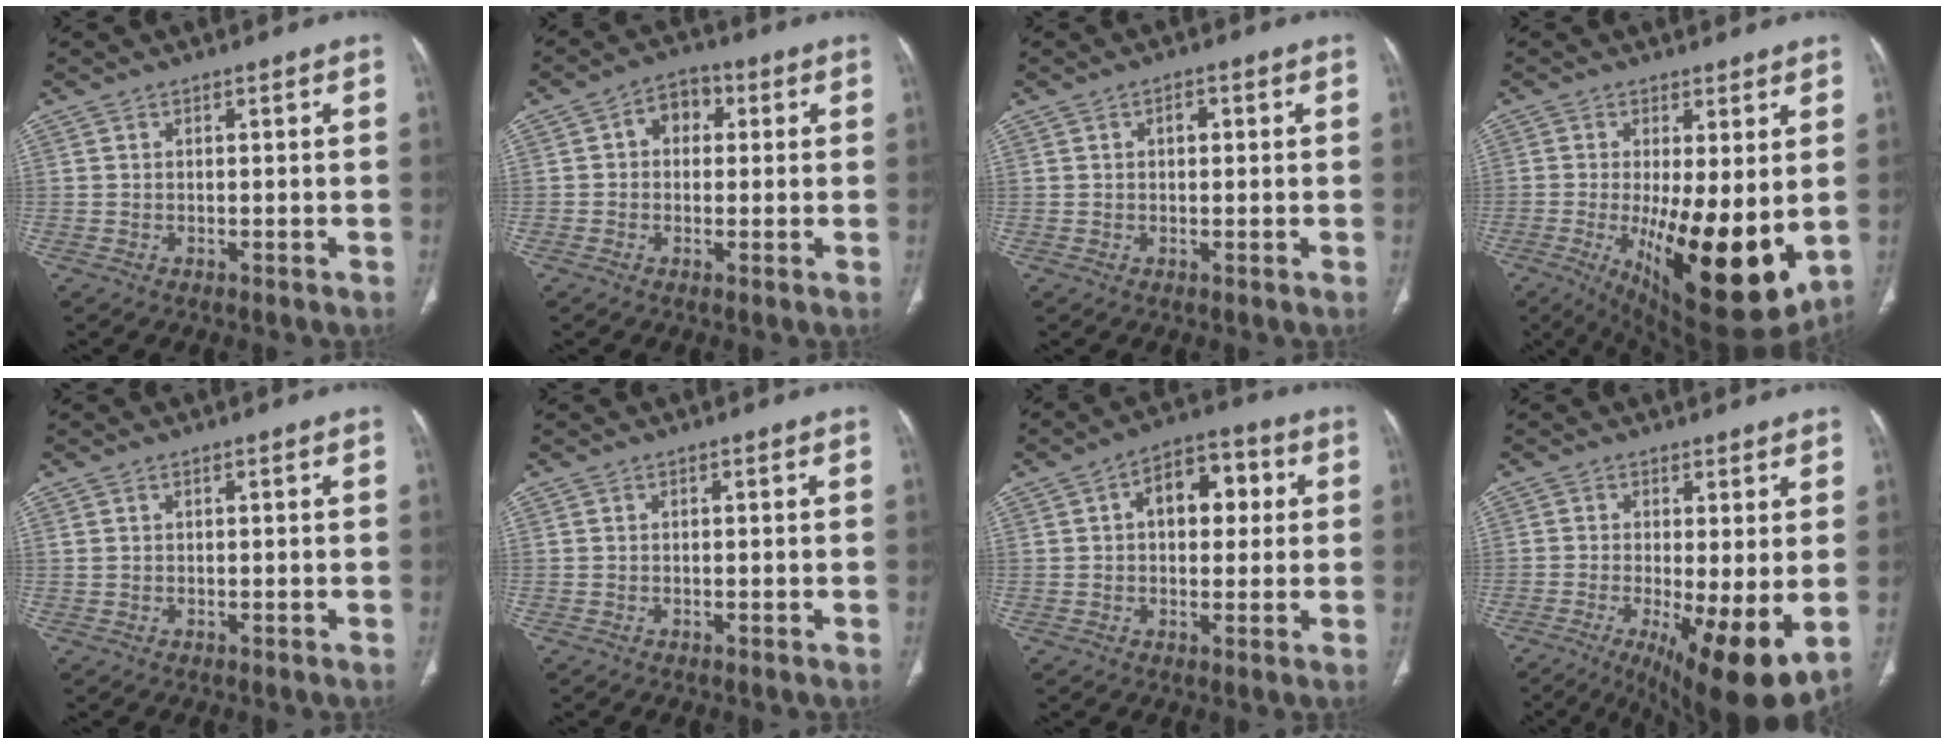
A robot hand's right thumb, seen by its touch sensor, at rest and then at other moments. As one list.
[{"total": 5.5, "force": [0.9, 4.4, 3.2], "torque": [-0.020, 0.013, 0.004]}, {"total": 2.0, "force": [0.6, 1.2, 1.4], "torque": [-0.015, 0.005, 0.008]}, {"total": 18.9, "force": [-2.9, 6.7, 17.5], "torque": [-0.250, -0.040, -0.019]}, {"total": 0.6, "force": [0.5, 0.3, 0.3], "torque": [-0.003, 0.005, 0.011]}, {"total": 0.0}, {"total": 10.4, "force": [2.2, 6.5, 7.8], "torque": [-0.078, 0.022, 0.029]}, {"total": 13.0, "force": [-2.8, 3.7, 12.1], "torque": [-0.186, -0.029, -0.033]}]